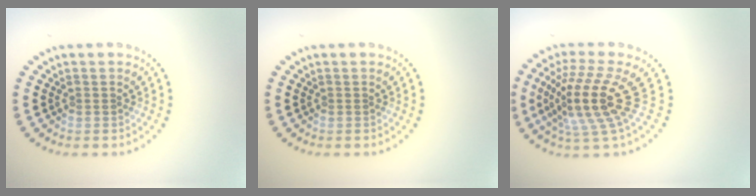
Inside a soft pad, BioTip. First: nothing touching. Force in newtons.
{"total": 0.0}
{"total": 5.6, "press": 4.0, "slide": 3.9}